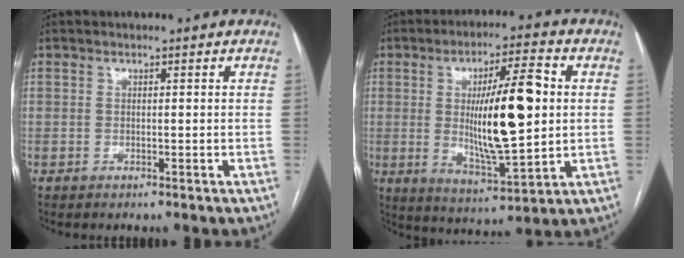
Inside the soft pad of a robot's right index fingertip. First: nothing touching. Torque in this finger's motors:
{"motor_torque": [1.40, 0.74, 0.45, 0.21]}